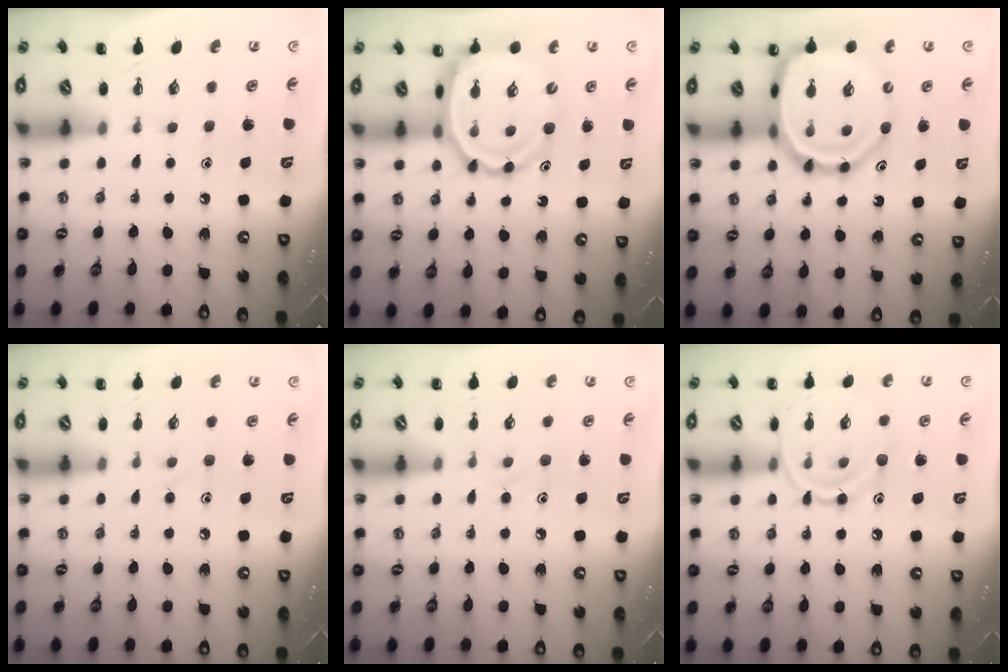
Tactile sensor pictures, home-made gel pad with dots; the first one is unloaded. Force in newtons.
{"total": 10.7, "press": 10.1, "slide": 3.4}
{"total": 17.1, "press": 16.7, "slide": 3.6}
{"total": 5.3, "press": 5.0, "slide": 1.9}
{"total": 7.2, "press": 6.8, "slide": 2.4}
{"total": 12.2, "press": 12.2, "slide": 0.5}